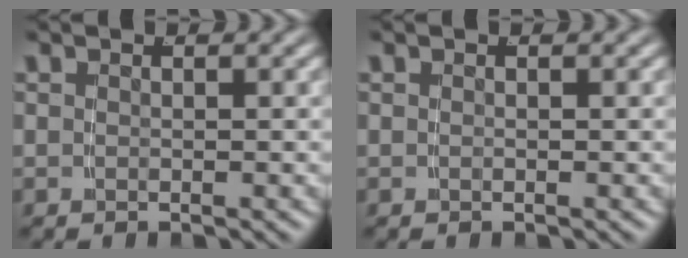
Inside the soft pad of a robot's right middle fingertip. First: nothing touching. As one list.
[{"total": 0.0}]